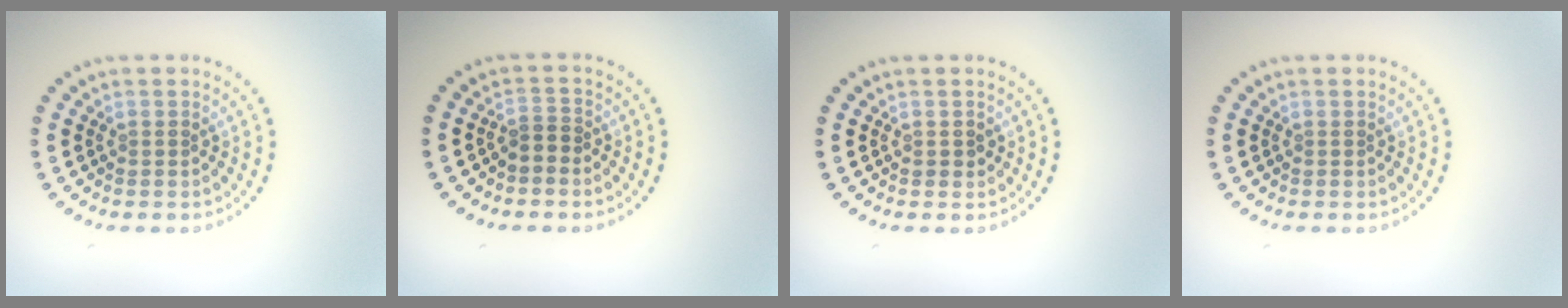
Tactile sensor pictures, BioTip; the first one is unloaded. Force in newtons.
{"total": 1.0, "press": 0.7, "slide": 0.7}
{"total": 0.8, "press": 0.8, "slide": 0.1}
{"total": 0.0}